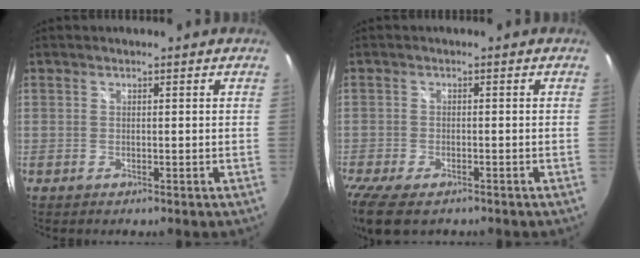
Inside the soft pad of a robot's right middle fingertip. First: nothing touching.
{"total": 9.6, "force": [-6.9, 3.9, 5.5], "torque": [-0.137, -0.046, -0.125]}